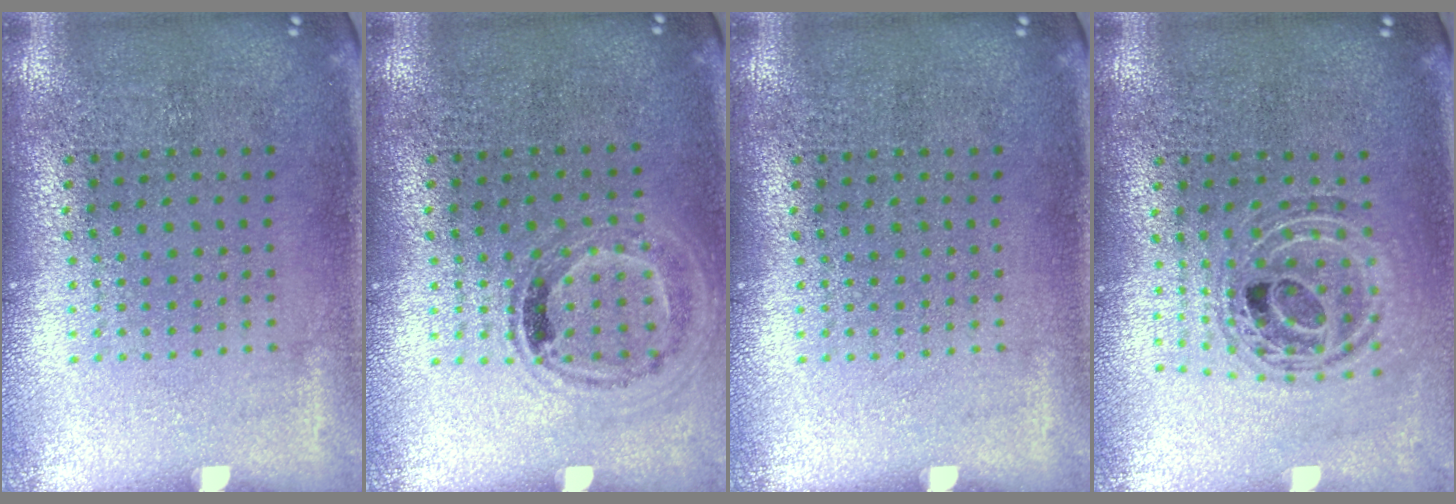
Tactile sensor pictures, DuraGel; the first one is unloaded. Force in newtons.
{"total": 1.0, "press": 0.9, "slide": 0.4}
{"total": 0.0}
{"total": 0.8, "press": 0.8, "slide": 0.2}